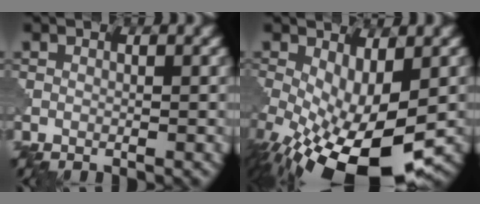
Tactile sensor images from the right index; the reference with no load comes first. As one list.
[{"total": 12.8, "force": [-4.6, 5.5, 10.6], "torque": [-0.204, -0.049, -0.062]}]